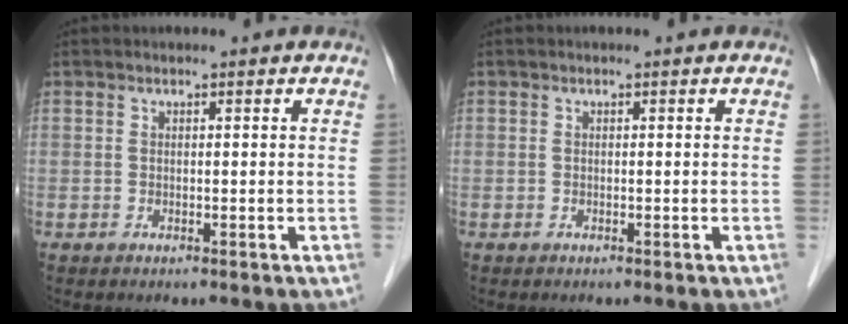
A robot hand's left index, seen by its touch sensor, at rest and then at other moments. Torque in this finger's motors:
{"motor_torque": [-0.06, -0.05, 0.00, 0.00]}